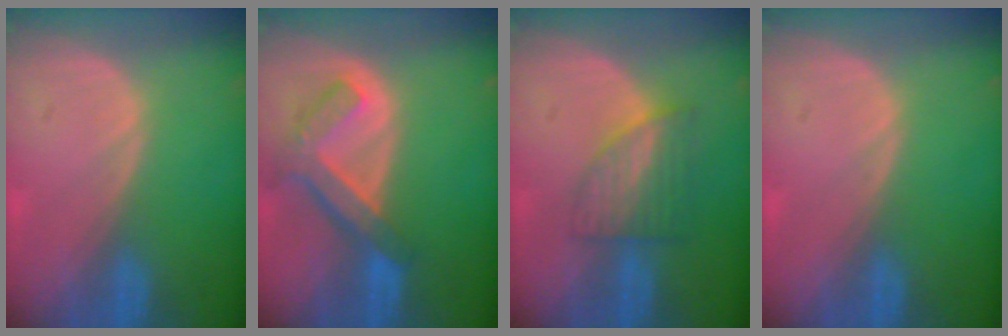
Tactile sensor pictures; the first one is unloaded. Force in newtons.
{"total": 7.5, "press": 6.5, "slide": 3.7}
{"total": 6.2, "press": 5.6, "slide": 2.7}
{"total": 0.0}